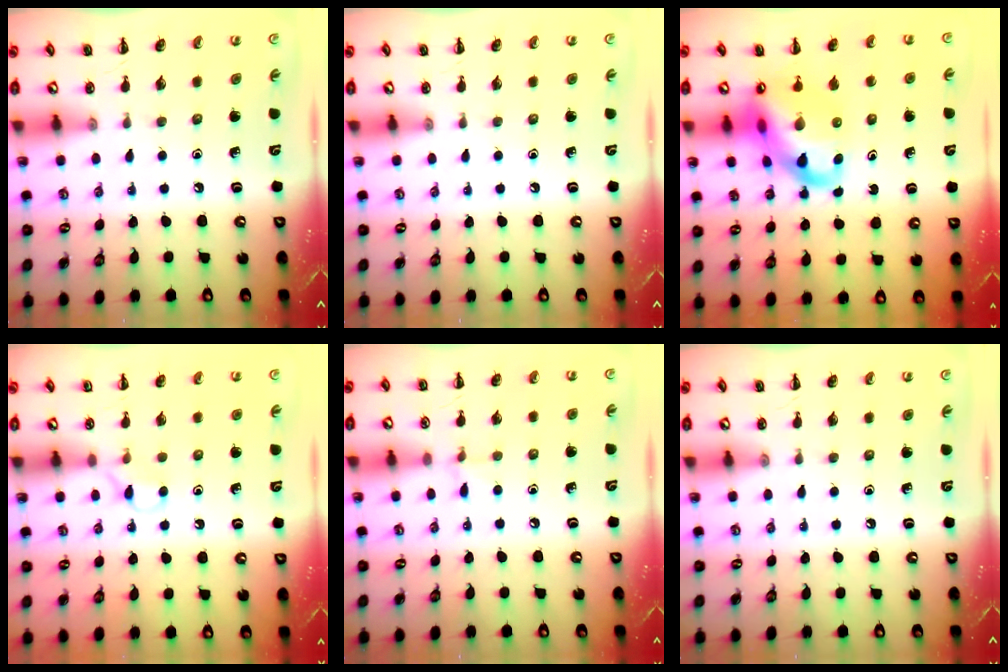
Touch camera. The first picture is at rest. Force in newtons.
{"total": 0.0}
{"total": 14.8, "press": 14.3, "slide": 4.0}
{"total": 4.5, "press": 4.2, "slide": 1.5}
{"total": 4.9, "press": 4.6, "slide": 1.6}
{"total": 0.0}